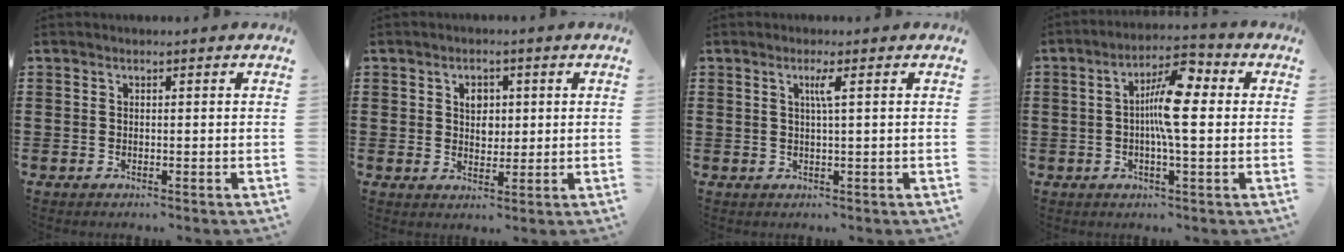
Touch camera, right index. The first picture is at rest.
{"total": 2.9, "force": [0.8, 2.2, 1.9], "torque": [-0.034, 0.007, 0.010]}
{"total": 2.1, "force": [0.5, -0.3, 2.0], "torque": [-0.039, -0.003, 0.005]}
{"total": 8.7, "force": [0.6, 2.2, 8.4], "torque": [-0.153, 0.006, 0.002]}